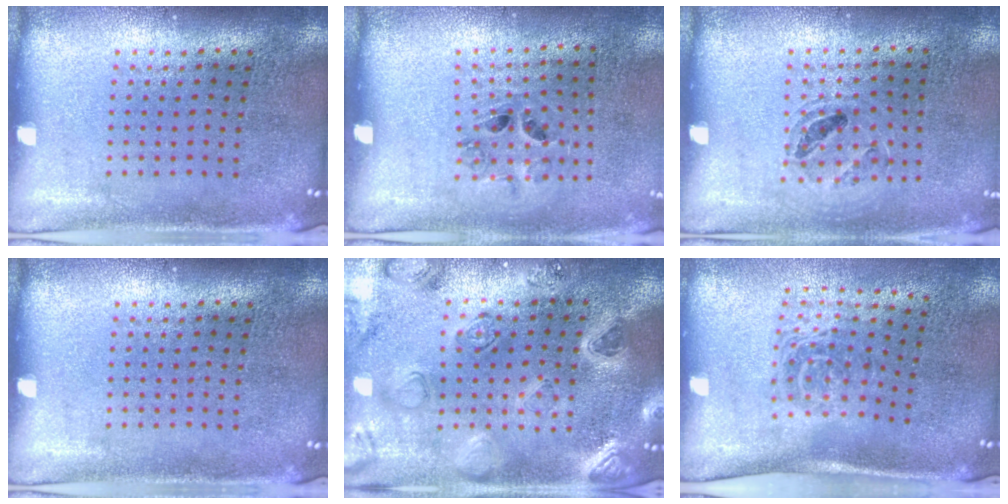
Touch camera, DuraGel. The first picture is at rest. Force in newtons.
{"total": 1.3, "press": 0.6, "slide": 1.1}
{"total": 0.9, "press": 0.9, "slide": 0.1}
{"total": 0.0}
{"total": 2.2, "press": 2.2, "slide": 0.4}
{"total": 1.7, "press": 1.2, "slide": 1.2}